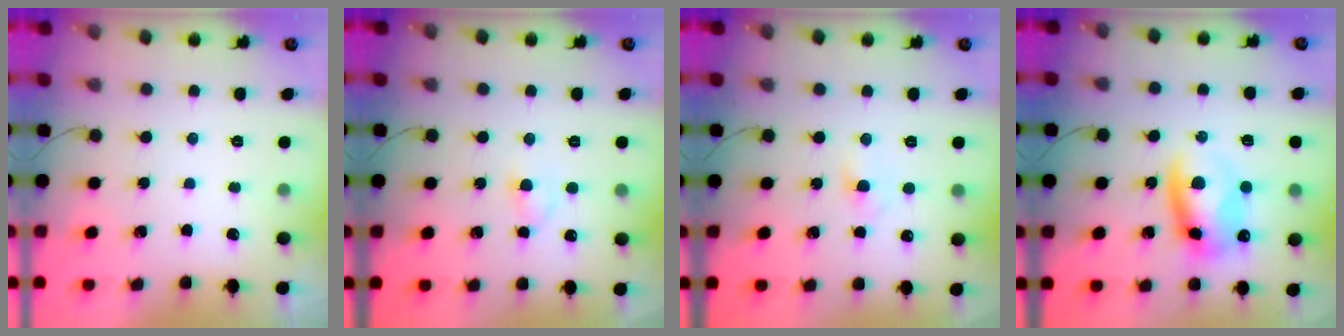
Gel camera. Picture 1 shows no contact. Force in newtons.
{"total": 2.6, "press": 2.4, "slide": 1.1}
{"total": 3.0, "press": 2.8, "slide": 1.1}
{"total": 11.6, "press": 11.3, "slide": 2.4}